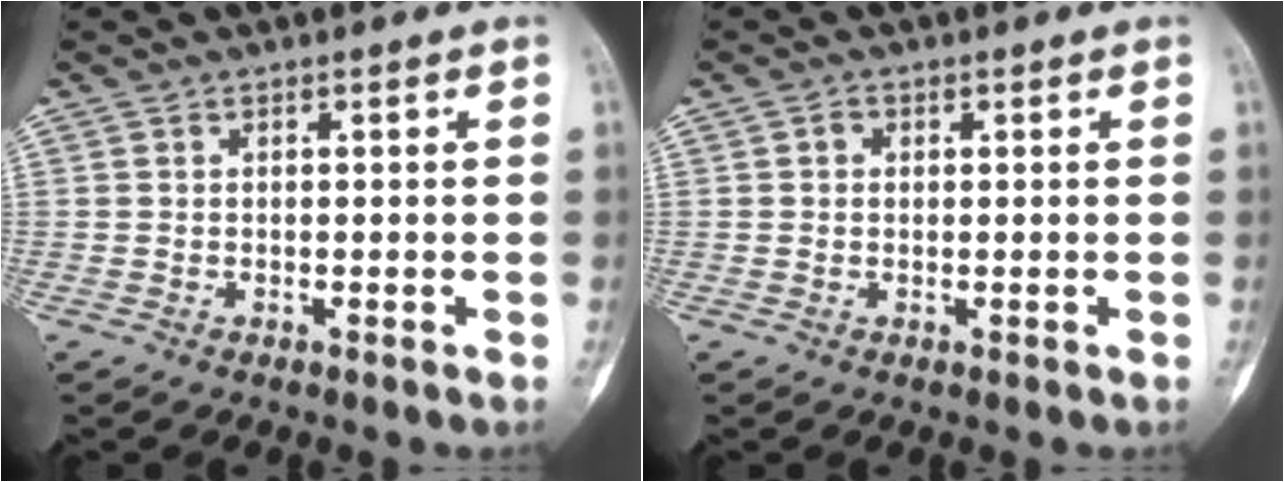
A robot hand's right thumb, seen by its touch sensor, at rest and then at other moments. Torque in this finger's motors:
{"motor_torque": [0.30, 0.06, 0.09, 0.10, 0.04]}